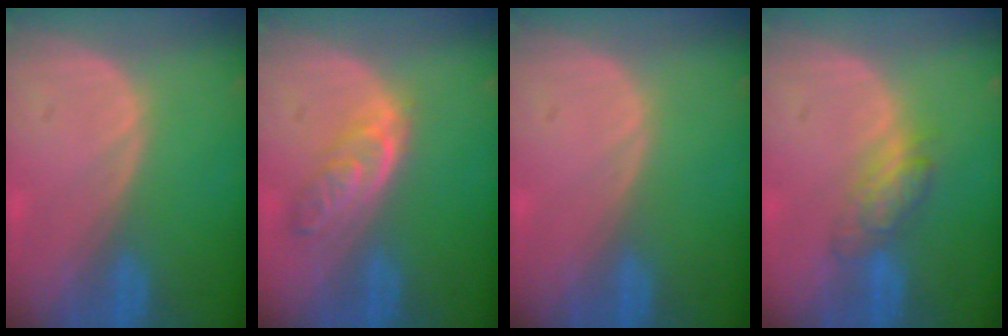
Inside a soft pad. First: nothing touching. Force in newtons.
{"total": 4.7, "press": 4.7, "slide": 0.7}
{"total": 0.0}
{"total": 5.0, "press": 4.6, "slide": 2.0}